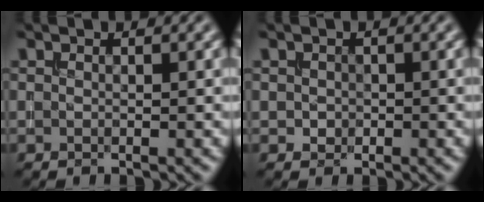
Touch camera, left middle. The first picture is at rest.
{"total": 0.6, "force": [0.0, 0.6, 0.0], "torque": [0.003, -0.001, -0.001]}